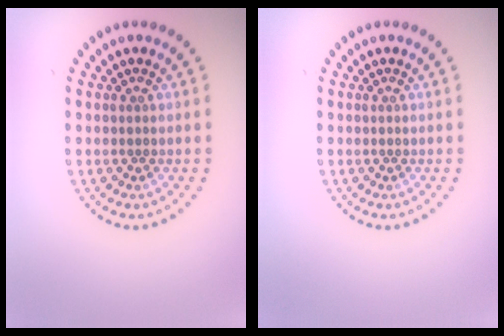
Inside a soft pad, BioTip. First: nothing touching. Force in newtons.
{"total": 0.0}